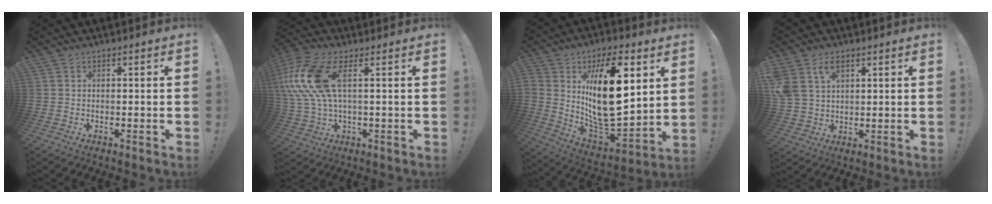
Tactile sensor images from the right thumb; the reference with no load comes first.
{"total": 16.2, "force": [3.8, 7.2, 14.0], "torque": [-0.282, 0.000, 0.072]}
{"total": 22.4, "force": [6.7, 10.9, 18.4], "torque": [-0.328, -0.041, 0.113]}
{"total": 7.7, "force": [3.8, 4.9, 4.6], "torque": [-0.098, -0.009, 0.073]}